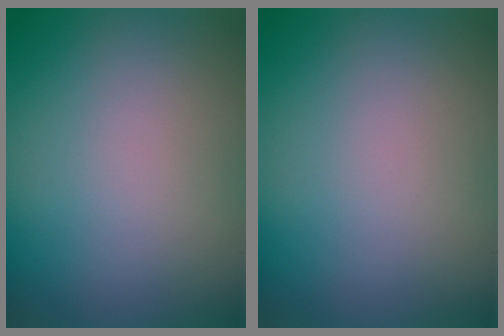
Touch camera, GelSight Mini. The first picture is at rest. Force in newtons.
{"total": 0.0}